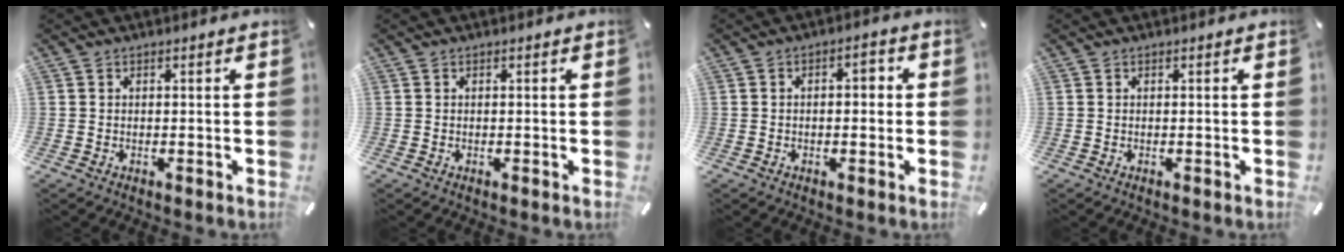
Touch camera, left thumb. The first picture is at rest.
{"total": 0.0}
{"total": 3.9, "force": [-0.4, 2.2, 3.3], "torque": [-0.045, 0.010, -0.014]}
{"total": 0.0}